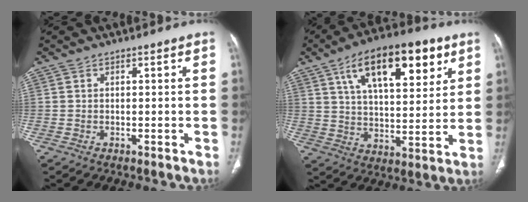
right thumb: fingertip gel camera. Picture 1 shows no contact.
{"total": 20.2, "force": [9.6, 9.0, 15.3], "torque": [-0.206, -0.024, 0.157]}